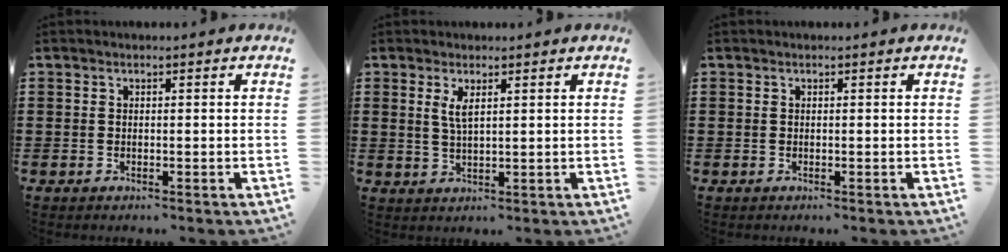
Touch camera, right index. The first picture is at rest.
{"total": 2.6, "force": [1.2, 0.7, 2.2], "torque": [-0.046, 0.004, 0.021]}
{"total": 0.0}